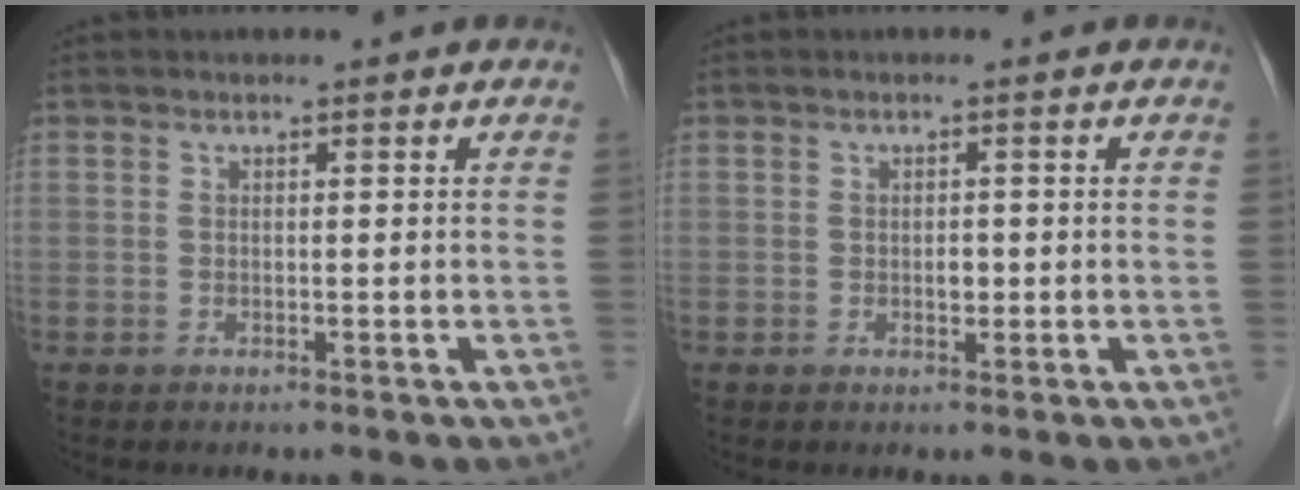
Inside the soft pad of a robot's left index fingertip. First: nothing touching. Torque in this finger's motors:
{"motor_torque": [0.08, 0.05, 0.00, 0.00]}